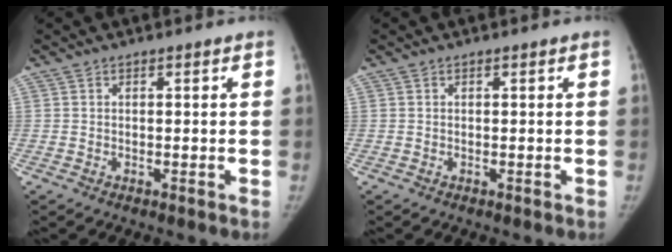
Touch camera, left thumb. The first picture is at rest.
{"total": 0.0}